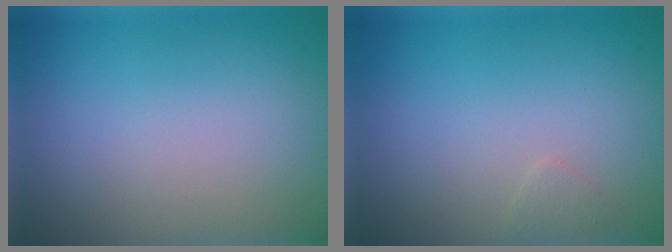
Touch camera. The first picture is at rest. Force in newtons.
{"total": 0.6, "press": 0.6, "slide": 0.0}